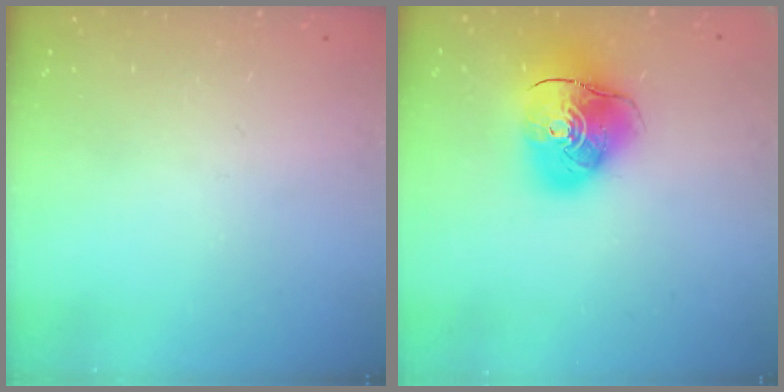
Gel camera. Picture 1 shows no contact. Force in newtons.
{"total": 12.7, "press": 12.6, "slide": 2.0}